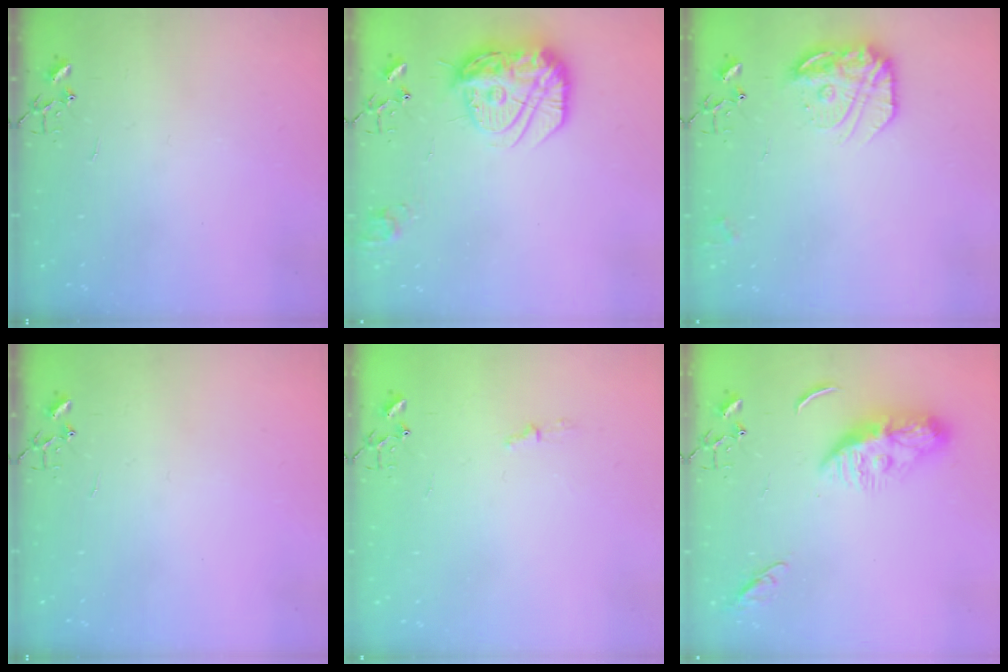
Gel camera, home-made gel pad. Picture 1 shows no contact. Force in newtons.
{"total": 19.1, "press": 19.1, "slide": 1.1}
{"total": 16.4, "press": 16.3, "slide": 1.3}
{"total": 0.0}
{"total": 3.8, "press": 3.7, "slide": 0.5}
{"total": 11.4, "press": 11.3, "slide": 1.0}